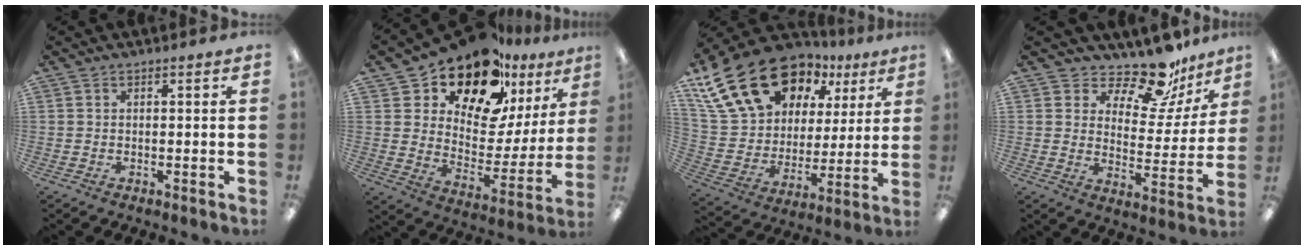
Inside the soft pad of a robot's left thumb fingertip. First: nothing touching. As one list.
[{"total": 19.3, "force": [15.6, 8.3, 7.9], "torque": [-0.143, -0.121, 0.271]}, {"total": 23.8, "force": [14.3, 15.1, 11.6], "torque": [-0.221, -0.064, 0.273]}, {"total": 14.2, "force": [12.0, 5.1, 5.7], "torque": [-0.098, -0.092, 0.209]}]